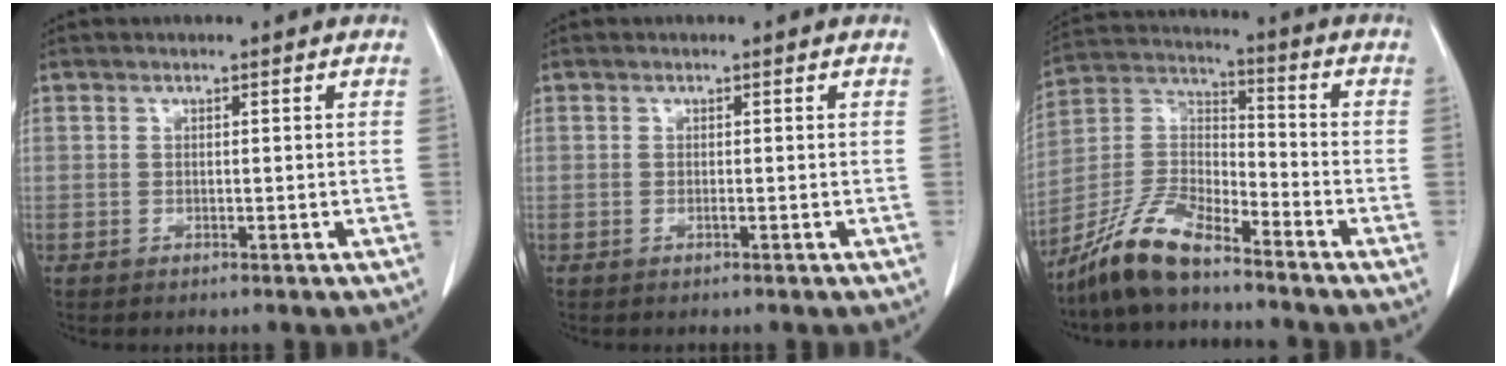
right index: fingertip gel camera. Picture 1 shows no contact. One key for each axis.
{"total": 0.0}
{"total": 11.3, "fx": -9.1, "fy": 2.5, "fz": 6.2, "tx": -0.134, "ty": 0.006, "tz": -0.179}